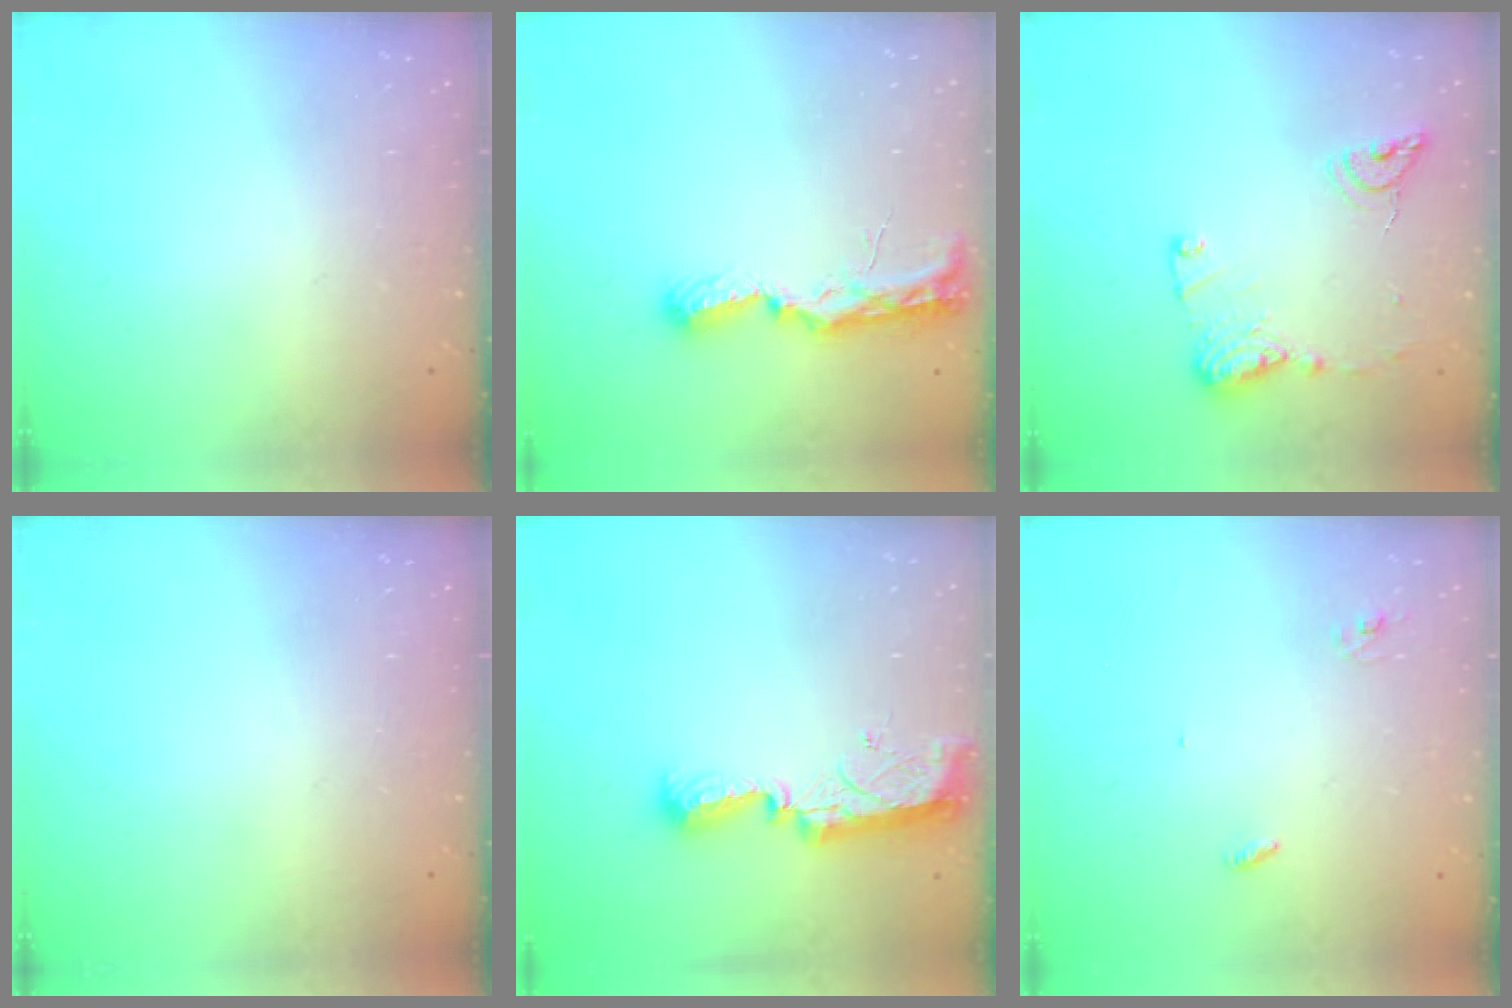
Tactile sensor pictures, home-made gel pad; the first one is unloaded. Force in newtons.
{"total": 7.7, "press": 7.7, "slide": 0.5}
{"total": 12.2, "press": 12.2, "slide": 1.0}
{"total": 0.0}
{"total": 9.4, "press": 9.4, "slide": 0.4}
{"total": 2.8, "press": 2.8, "slide": 0.3}